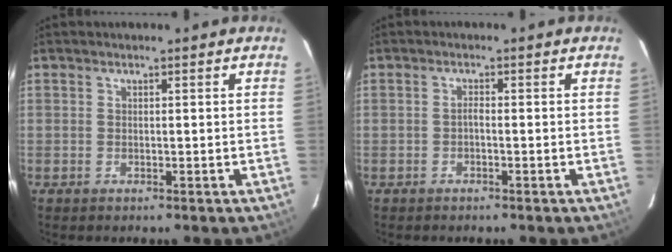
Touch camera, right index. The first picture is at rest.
{"total": 0.8, "force": [-0.5, 0.2, 0.6], "torque": [-0.011, 0.005, -0.012]}